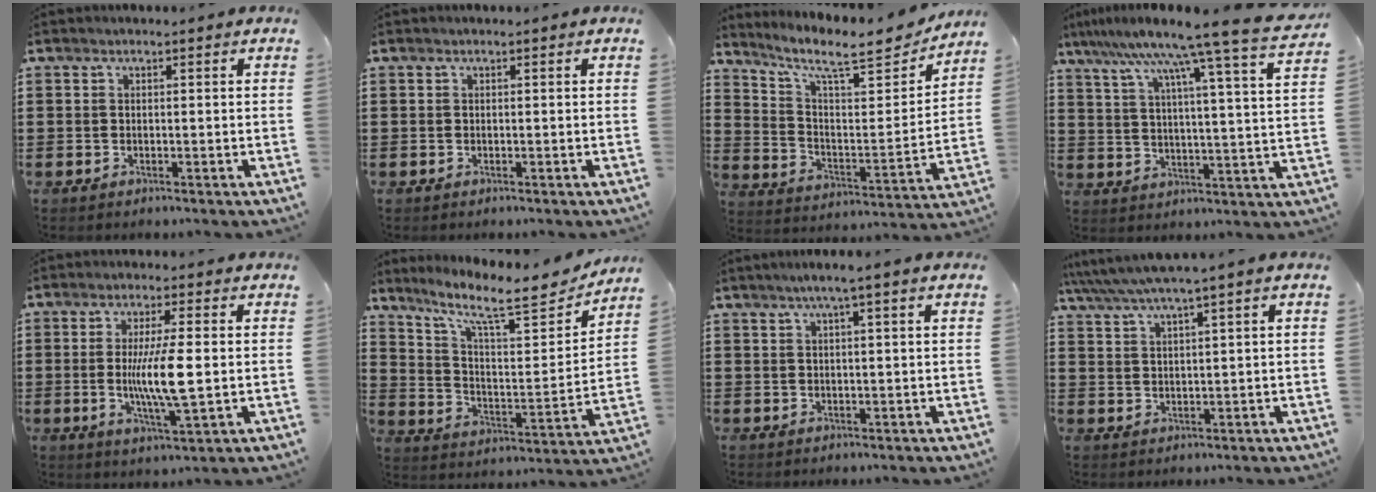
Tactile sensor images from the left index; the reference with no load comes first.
{"total": 0.0}
{"total": 10.4, "force": [8.7, 2.0, 5.4], "torque": [-0.119, -0.062, 0.141]}
{"total": 10.4, "force": [9.1, -1.3, 4.9], "torque": [-0.117, -0.071, 0.140]}
{"total": 8.4, "force": [0.0, 1.4, 8.3], "torque": [-0.154, -0.012, -0.008]}
{"total": 11.6, "force": [9.1, 2.4, 6.9], "torque": [-0.145, -0.053, 0.146]}
{"total": 2.4, "force": [1.3, -0.3, 2.0], "torque": [-0.039, -0.002, 0.021]}
{"total": 3.7, "force": [2.8, -0.2, 2.5], "torque": [-0.056, -0.009, 0.047]}